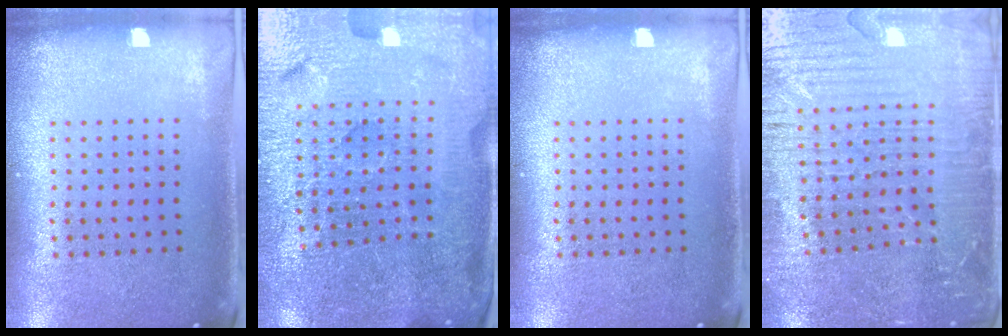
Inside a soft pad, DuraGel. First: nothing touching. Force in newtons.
{"total": 4.8, "press": 4.6, "slide": 1.3}
{"total": 0.0}
{"total": 3.7, "press": 3.6, "slide": 0.8}